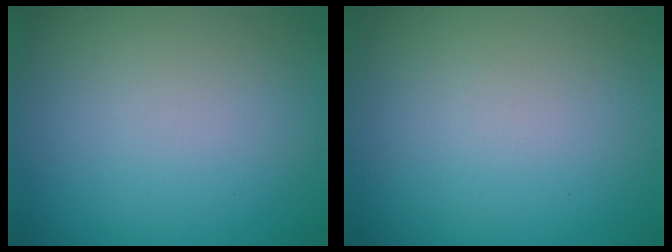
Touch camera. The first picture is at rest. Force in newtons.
{"total": 0.0}